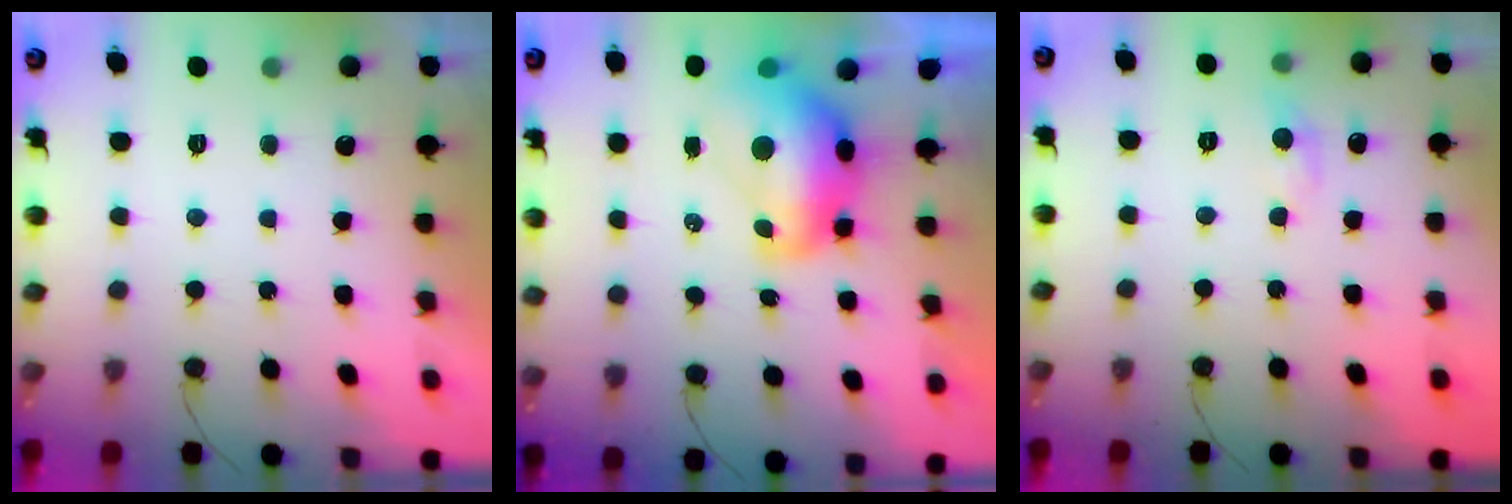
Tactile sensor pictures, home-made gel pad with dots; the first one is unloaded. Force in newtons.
{"total": 11.3, "press": 11.2, "slide": 1.0}
{"total": 2.8, "press": 2.8, "slide": 0.4}